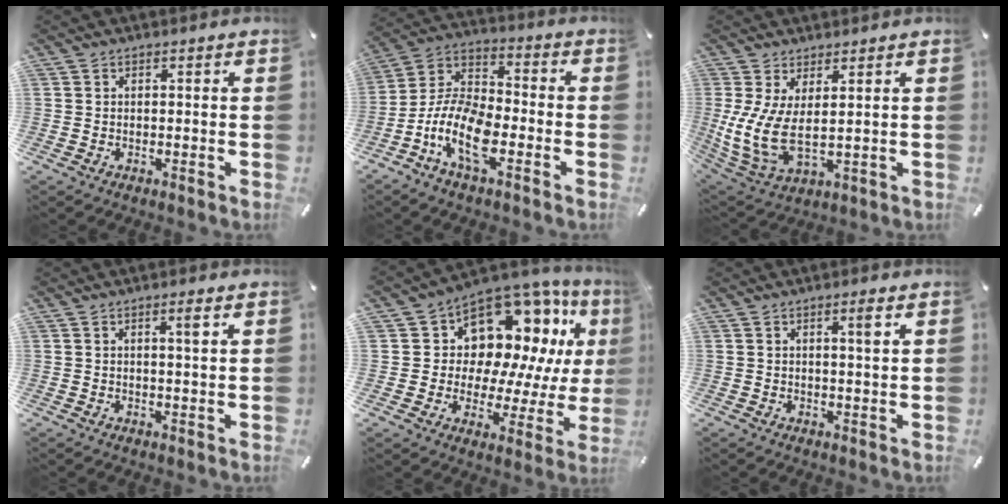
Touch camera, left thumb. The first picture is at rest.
{"total": 12.4, "force": [-6.2, 6.2, 8.8], "torque": [-0.202, 0.005, -0.123]}
{"total": 9.5, "force": [1.6, 4.3, 8.3], "torque": [-0.197, -0.029, 0.036]}
{"total": 2.5, "force": [1.2, 0.0, 2.2], "torque": [-0.037, -0.006, 0.017]}
{"total": 14.0, "force": [7.7, 9.6, 6.7], "torque": [-0.101, -0.083, 0.137]}
{"total": 2.8, "force": [1.3, 0.0, 2.5], "torque": [-0.043, -0.005, 0.018]}